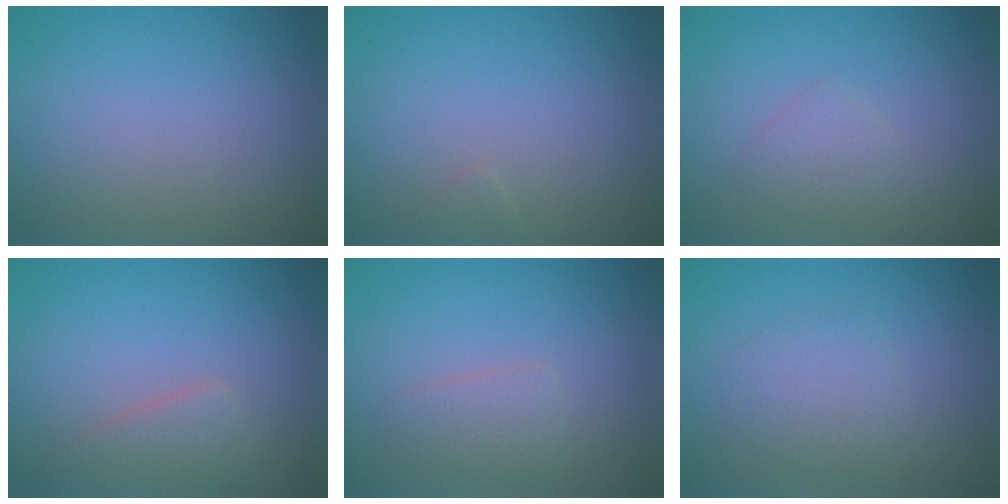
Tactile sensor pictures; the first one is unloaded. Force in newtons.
{"total": 0.6, "press": 0.6, "slide": 0.0}
{"total": 1.6, "press": 1.6, "slide": 0.1}
{"total": 2.7, "press": 2.7, "slide": 0.1}
{"total": 1.9, "press": 1.9, "slide": 0.0}
{"total": 2.3, "press": 2.3, "slide": 0.1}